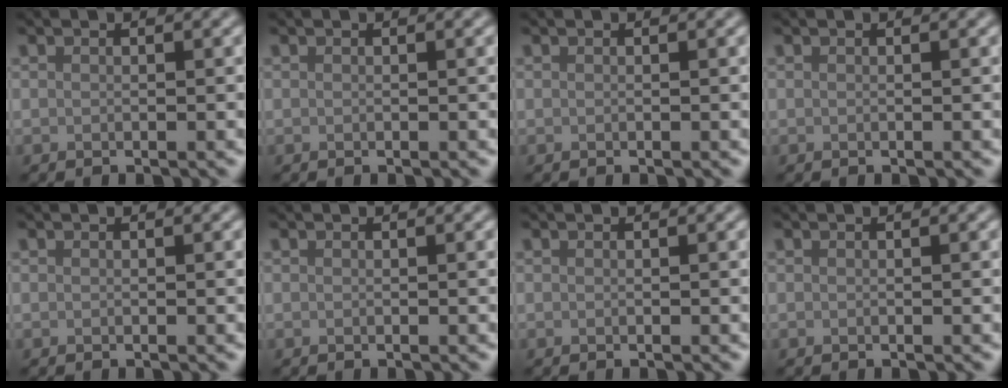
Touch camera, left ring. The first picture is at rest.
{"total": 0.0}
{"total": 0.0}
{"total": 0.0}
{"total": 0.0}
{"total": 0.0}
{"total": 0.0}
{"total": 0.0}